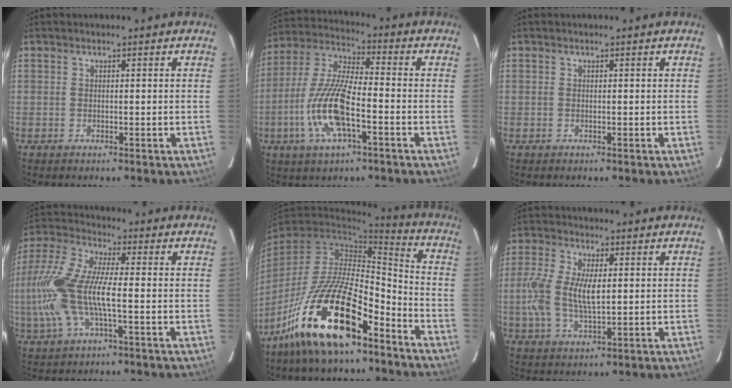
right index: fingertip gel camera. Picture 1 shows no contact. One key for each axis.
{"total": 13.8, "fx": -4.7, "fy": 3.9, "fz": 12.4, "tx": -0.264, "ty": -0.004, "tz": -0.094}
{"total": 0.0}
{"total": 16.3, "fx": -2.7, "fy": 5.2, "fz": 15.2, "tx": -0.315, "ty": -0.001, "tz": -0.057}
{"total": 20.3, "fx": -13.2, "fy": 6.7, "fz": 14.0, "tx": -0.261, "ty": -0.002, "tz": -0.234}
{"total": 9.7, "fx": 0.3, "fy": 4.3, "fz": 8.7, "tx": -0.185, "ty": 0.001, "tz": 0.004}